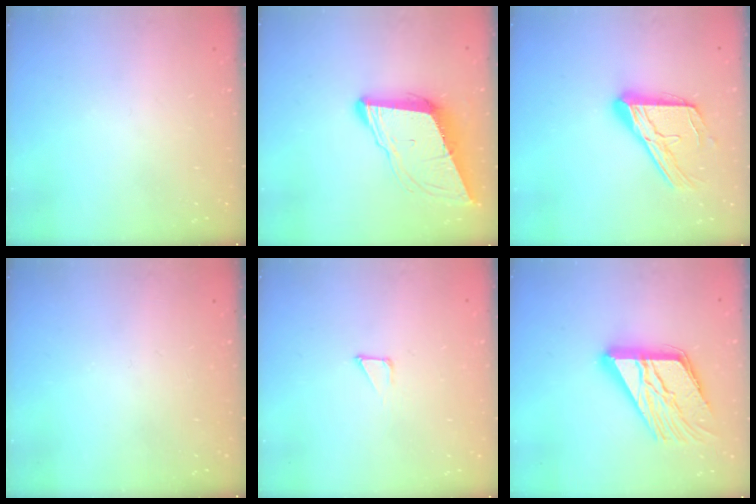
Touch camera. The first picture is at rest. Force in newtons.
{"total": 10.5, "press": 9.9, "slide": 3.6}
{"total": 17.1, "press": 17.0, "slide": 1.6}
{"total": 0.0}
{"total": 1.2, "press": 1.2, "slide": 0.0}
{"total": 18.9, "press": 18.8, "slide": 1.9}